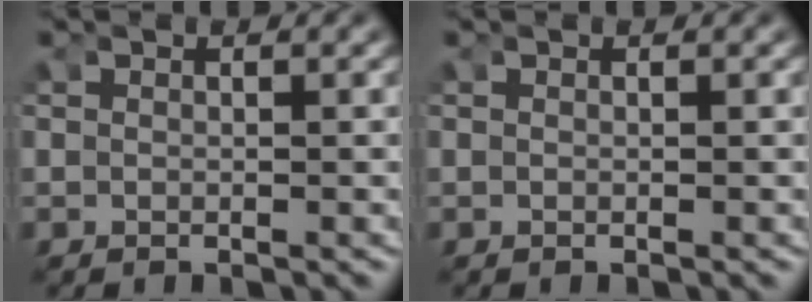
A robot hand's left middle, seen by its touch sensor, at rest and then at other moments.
{"total": 0.0}